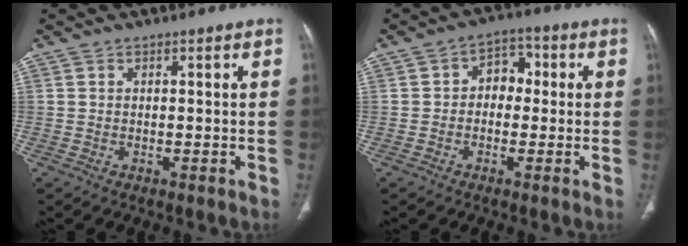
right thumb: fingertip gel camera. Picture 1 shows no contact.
{"total": 5.6, "force": [0.2, 4.2, 3.7], "torque": [-0.025, 0.021, -0.009]}